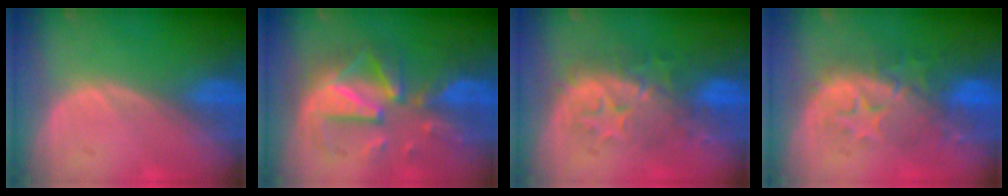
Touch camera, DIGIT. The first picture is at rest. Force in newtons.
{"total": 9.6, "press": 9.6, "slide": 0.6}
{"total": 8.3, "press": 8.2, "slide": 1.0}
{"total": 9.4, "press": 8.7, "slide": 3.7}